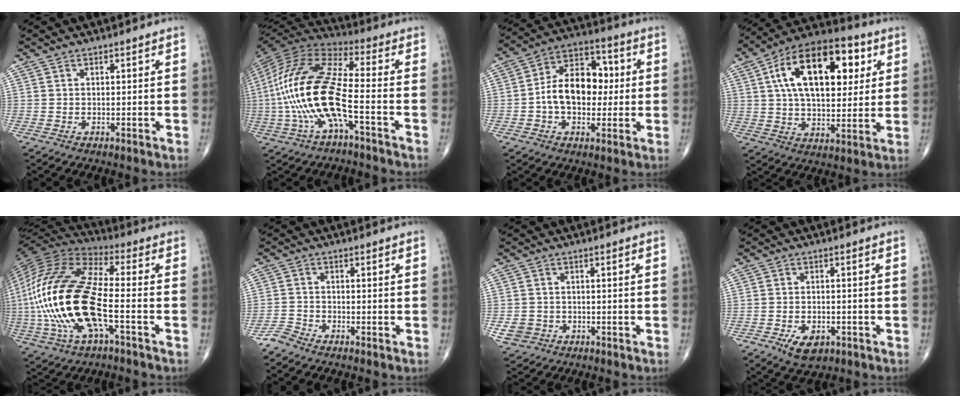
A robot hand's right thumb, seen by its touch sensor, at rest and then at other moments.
{"total": 20.2, "force": [-4.4, 6.2, 18.7], "torque": [-0.412, 0.035, -0.083]}
{"total": 14.4, "force": [-0.1, 9.8, 10.6], "torque": [-0.140, 0.035, -0.009]}
{"total": 22.6, "force": [6.7, 12.0, 17.9], "torque": [-0.263, 0.005, 0.101]}
{"total": 25.4, "force": [-4.8, 9.8, 23.0], "torque": [-0.521, 0.014, -0.087]}
{"total": 2.7, "force": [-2.6, 0.6, 0.5], "torque": [-0.014, 0.000, -0.059]}
{"total": 3.8, "force": [-1.4, 3.4, 1.0], "torque": [-0.014, 0.008, -0.021]}
{"total": 5.9, "force": [-2.8, 3.5, 3.8], "torque": [-0.057, 0.007, -0.041]}